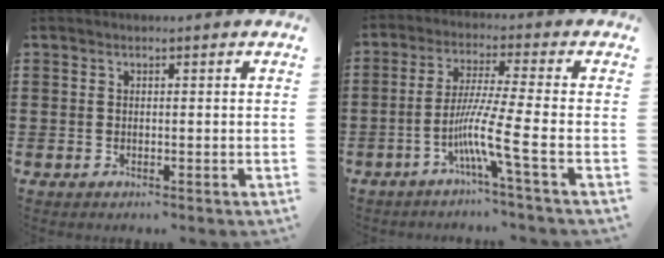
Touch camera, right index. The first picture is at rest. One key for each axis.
{"total": 8.7, "fx": -3.4, "fy": -0.4, "fz": 8.0, "tx": -0.157, "ty": -0.014, "tz": -0.069}